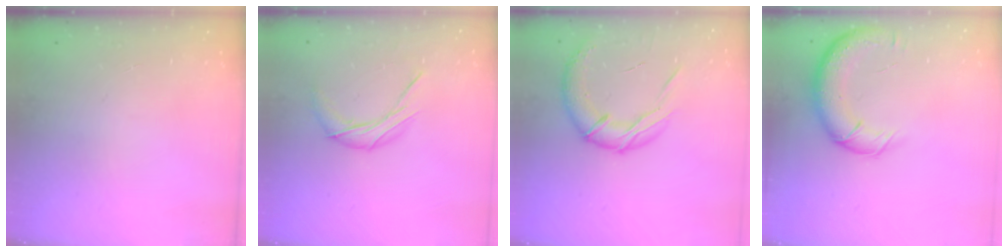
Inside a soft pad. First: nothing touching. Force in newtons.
{"total": 7.8, "press": 7.8, "slide": 0.1}
{"total": 14.9, "press": 14.7, "slide": 2.3}
{"total": 14.1, "press": 13.5, "slide": 3.8}